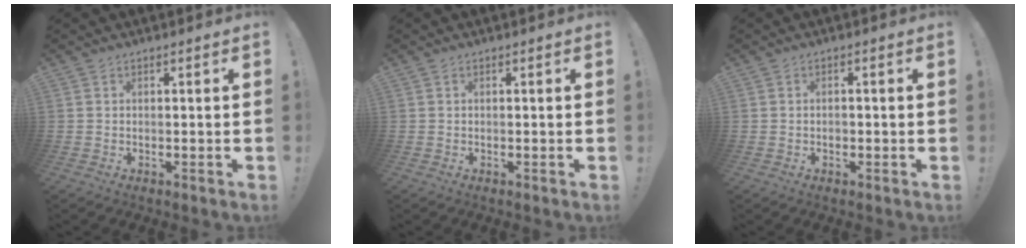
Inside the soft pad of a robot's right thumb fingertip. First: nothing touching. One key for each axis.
{"total": 0.0}
{"total": 1.0, "fx": -0.5, "fy": 0.8, "fz": 0.2, "tx": -0.007, "ty": 0.006, "tz": -0.009}